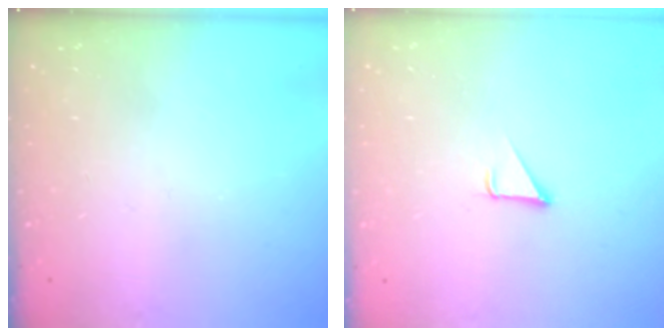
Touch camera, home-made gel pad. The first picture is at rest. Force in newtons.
{"total": 1.9, "press": 1.9, "slide": 0.1}